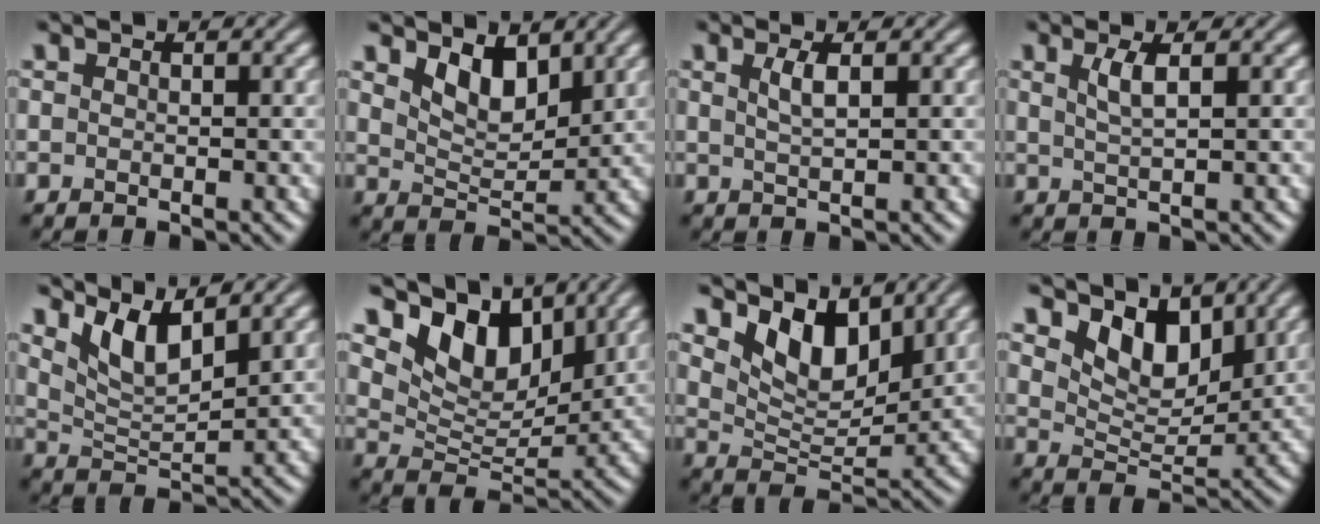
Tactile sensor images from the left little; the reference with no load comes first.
{"total": 3.7, "force": [2.3, 1.8, 2.3], "torque": [-0.050, -0.009, 0.039]}
{"total": 1.7, "force": [0.7, 0.4, 1.5], "torque": [-0.030, 0.002, 0.012]}
{"total": 2.0, "force": [0.8, 0.5, 1.8], "torque": [-0.035, 0.001, 0.014]}
{"total": 4.6, "force": [3.0, 1.4, 3.1], "torque": [-0.072, -0.008, 0.061]}
{"total": 7.6, "force": [4.9, 4.1, 4.2], "torque": [-0.075, -0.007, 0.080]}
{"total": 5.7, "force": [3.5, 2.8, 3.4], "torque": [-0.070, -0.014, 0.058]}
{"total": 5.0, "force": [3.2, 2.6, 2.8], "torque": [-0.056, -0.013, 0.048]}